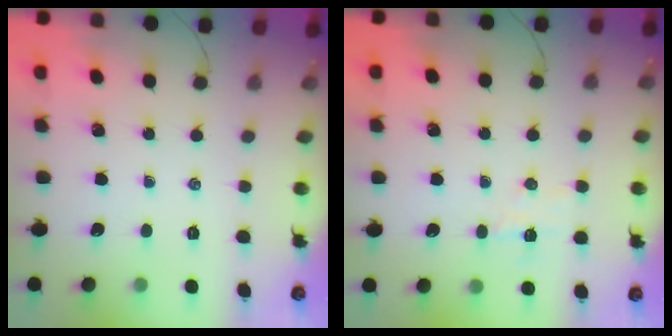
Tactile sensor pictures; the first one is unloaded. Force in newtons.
{"total": 6.0, "press": 5.9, "slide": 1.3}